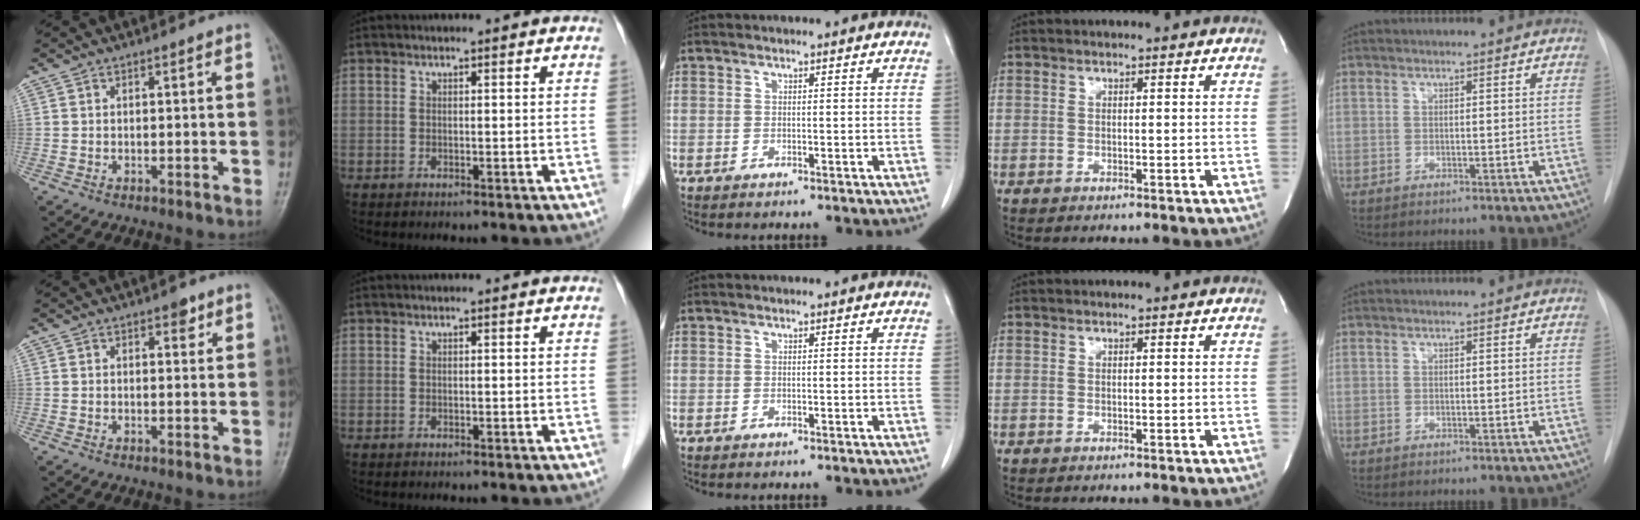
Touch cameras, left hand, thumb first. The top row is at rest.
{"thumb": {"total": 2.1, "force": [1.3, 1.0, 1.2], "torque": [-0.007, -0.004, 0.015]}}